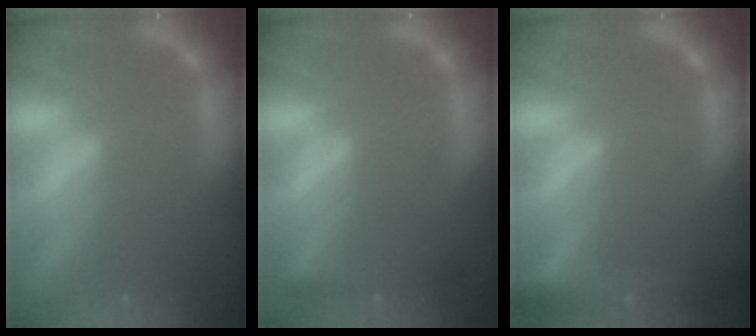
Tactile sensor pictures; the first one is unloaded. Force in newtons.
{"total": 2.4}
{"total": 6.5}